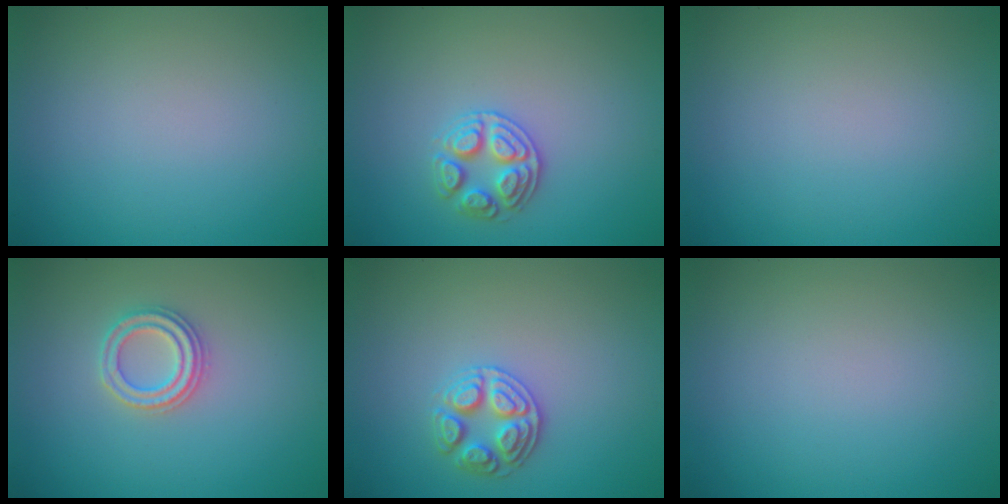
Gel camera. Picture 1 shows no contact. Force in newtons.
{"total": 2.6, "press": 2.6, "slide": 0.4}
{"total": 0.0}
{"total": 2.4, "press": 2.3, "slide": 0.4}
{"total": 2.8, "press": 2.7, "slide": 0.6}
{"total": 0.0}